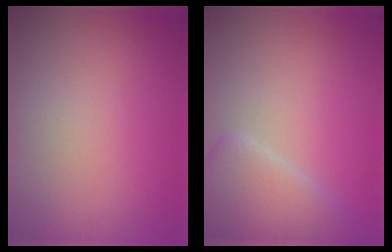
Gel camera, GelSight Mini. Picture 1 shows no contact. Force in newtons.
{"total": 4.9, "press": 4.8, "slide": 0.5}